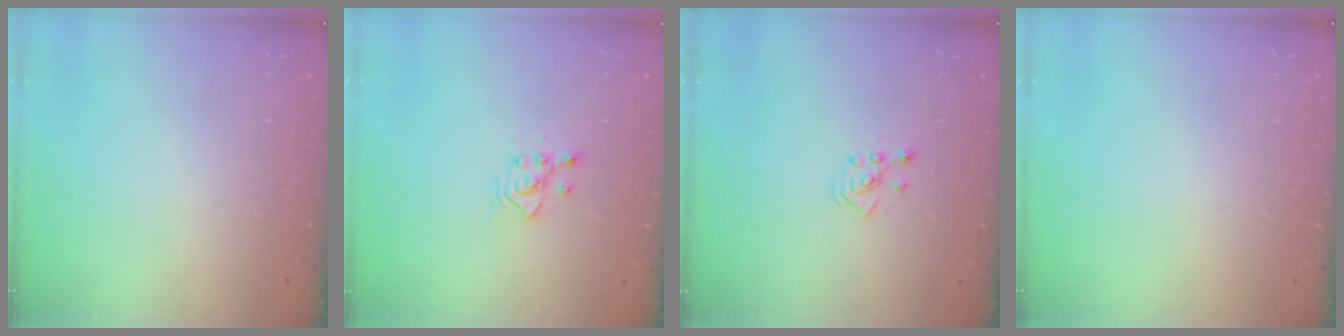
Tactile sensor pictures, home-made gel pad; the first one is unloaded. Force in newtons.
{"total": 2.5, "press": 2.5, "slide": 0.2}
{"total": 2.5, "press": 2.4, "slide": 0.8}
{"total": 0.0}